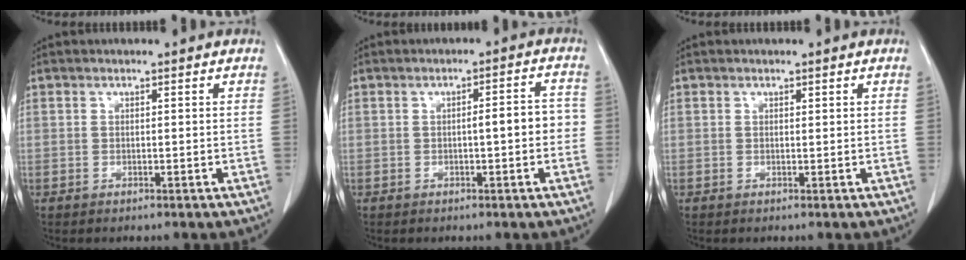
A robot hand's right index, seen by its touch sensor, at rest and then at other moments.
{"total": 4.2, "force": [-0.6, 1.0, 4.0], "torque": [-0.054, 0.017, -0.007]}
{"total": 0.0}